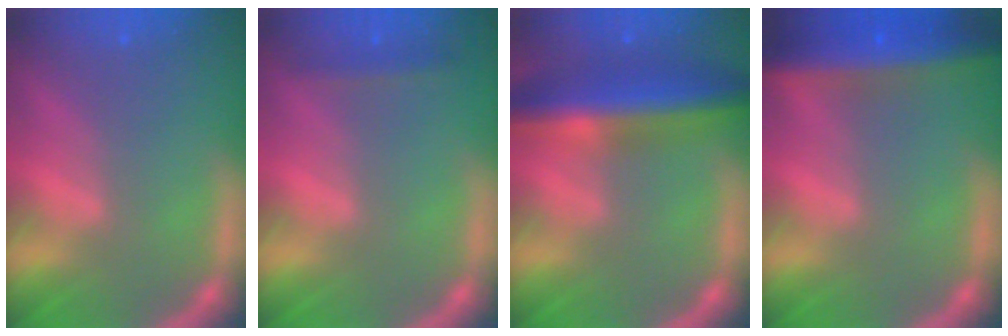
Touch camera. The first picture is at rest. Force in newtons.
{"total": 1.4}
{"total": 8.0}
{"total": 8.0}